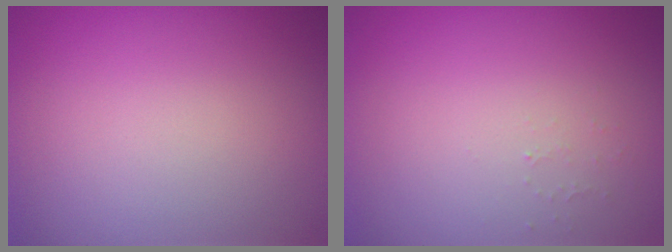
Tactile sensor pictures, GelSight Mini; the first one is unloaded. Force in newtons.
{"total": 0.5, "press": 0.5, "slide": 0.1}